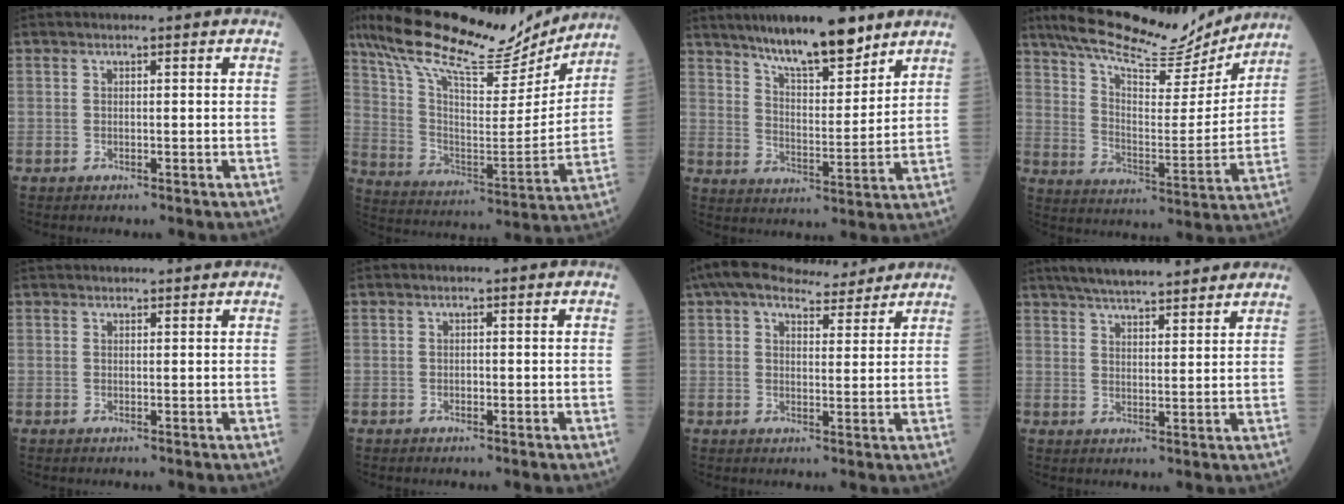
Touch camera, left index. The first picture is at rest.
{"total": 22.9, "force": [19.4, 5.2, 11.0], "torque": [-0.201, 0.000, 0.312]}
{"total": 12.6, "force": [10.0, 2.4, 7.4], "torque": [-0.123, 0.000, 0.170]}
{"total": 19.1, "force": [17.0, 3.5, 7.7], "torque": [-0.132, -0.007, 0.262]}
{"total": 4.6, "force": [4.3, 0.8, 1.3], "torque": [-0.011, 0.035, 0.058]}
{"total": 0.0}
{"total": 11.4, "force": [10.1, 2.7, 4.5], "torque": [-0.074, 0.029, 0.150]}
{"total": 14.3, "force": [12.4, 2.3, 6.8], "torque": [-0.105, 0.027, 0.180]}